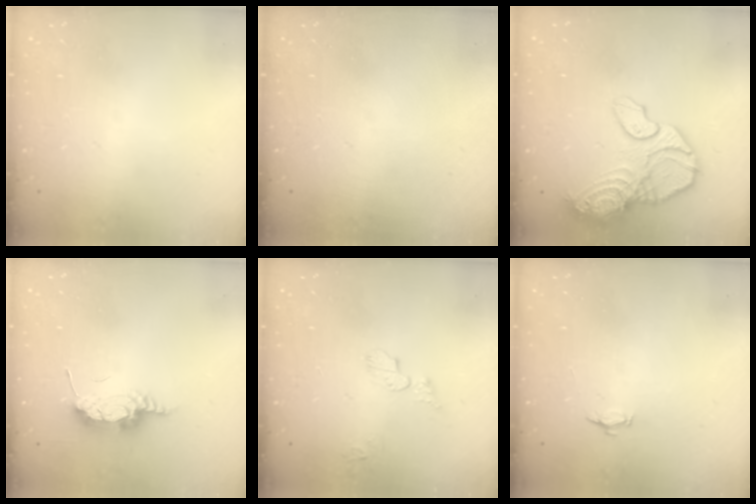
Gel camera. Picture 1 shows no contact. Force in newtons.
{"total": 0.0}
{"total": 16.4, "press": 16.3, "slide": 1.9}
{"total": 7.9, "press": 7.6, "slide": 2.2}
{"total": 4.8, "press": 4.8, "slide": 0.5}
{"total": 3.8, "press": 3.8, "slide": 0.3}